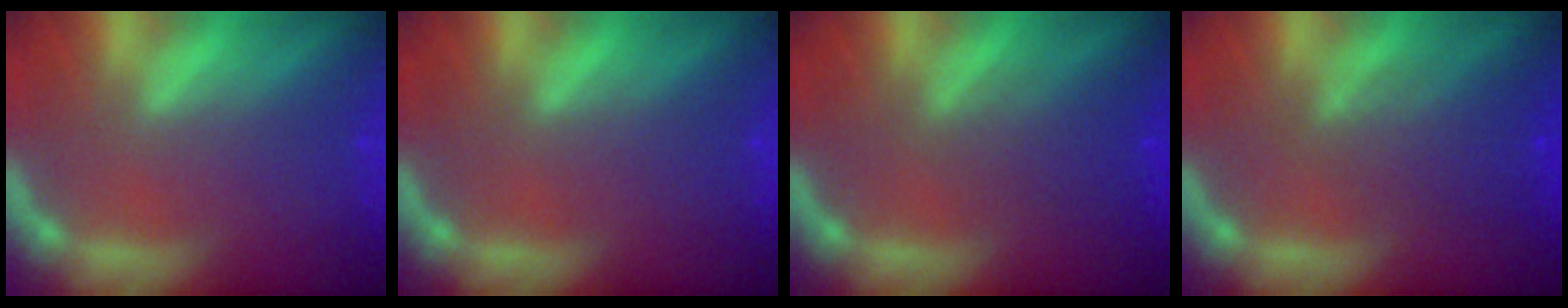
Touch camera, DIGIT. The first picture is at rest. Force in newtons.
{"total": 0.0}
{"total": 2.5}
{"total": 3.6}